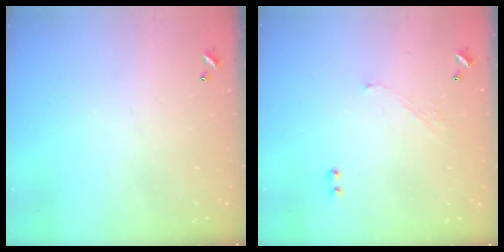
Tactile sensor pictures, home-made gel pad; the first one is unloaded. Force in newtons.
{"total": 4.0, "press": 4.0, "slide": 0.7}